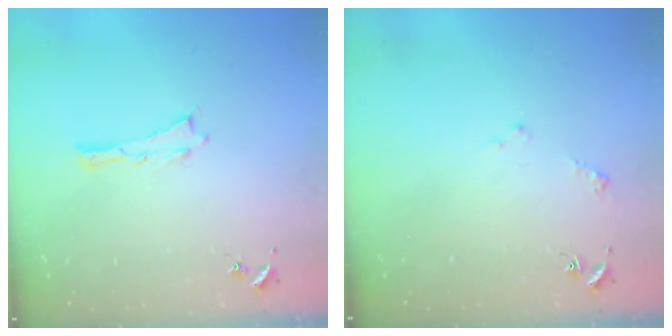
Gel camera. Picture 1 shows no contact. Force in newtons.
{"total": 1.6, "press": 1.6, "slide": 0.2}